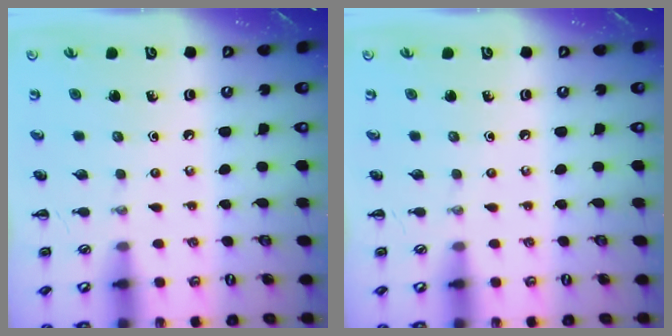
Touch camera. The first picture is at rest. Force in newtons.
{"total": 0.0}